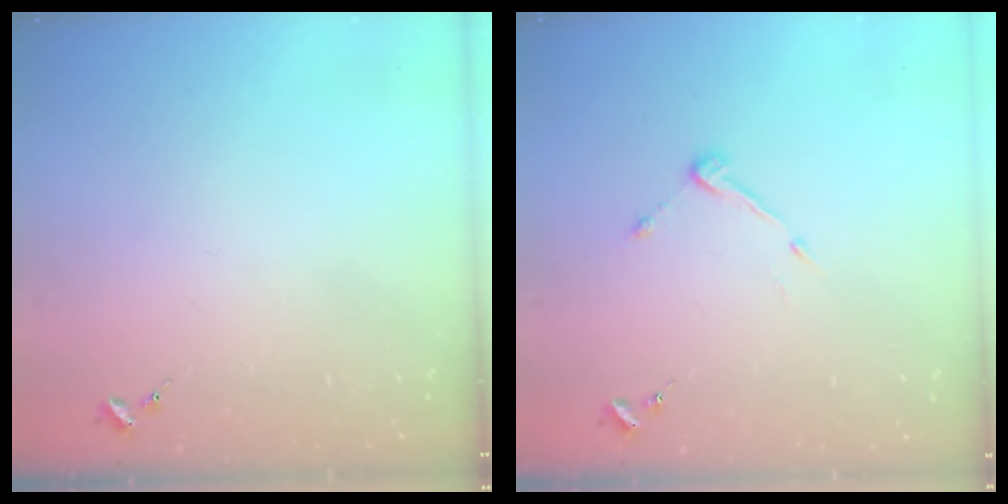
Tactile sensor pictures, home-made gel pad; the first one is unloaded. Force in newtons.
{"total": 6.5, "press": 6.5, "slide": 0.6}